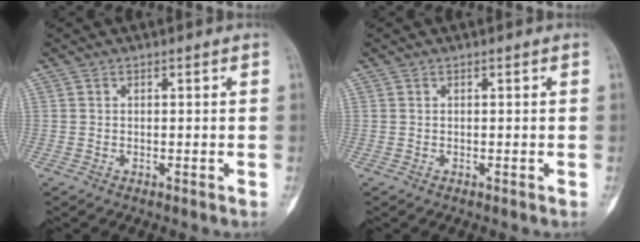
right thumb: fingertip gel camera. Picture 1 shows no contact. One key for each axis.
{"total": 0.0}